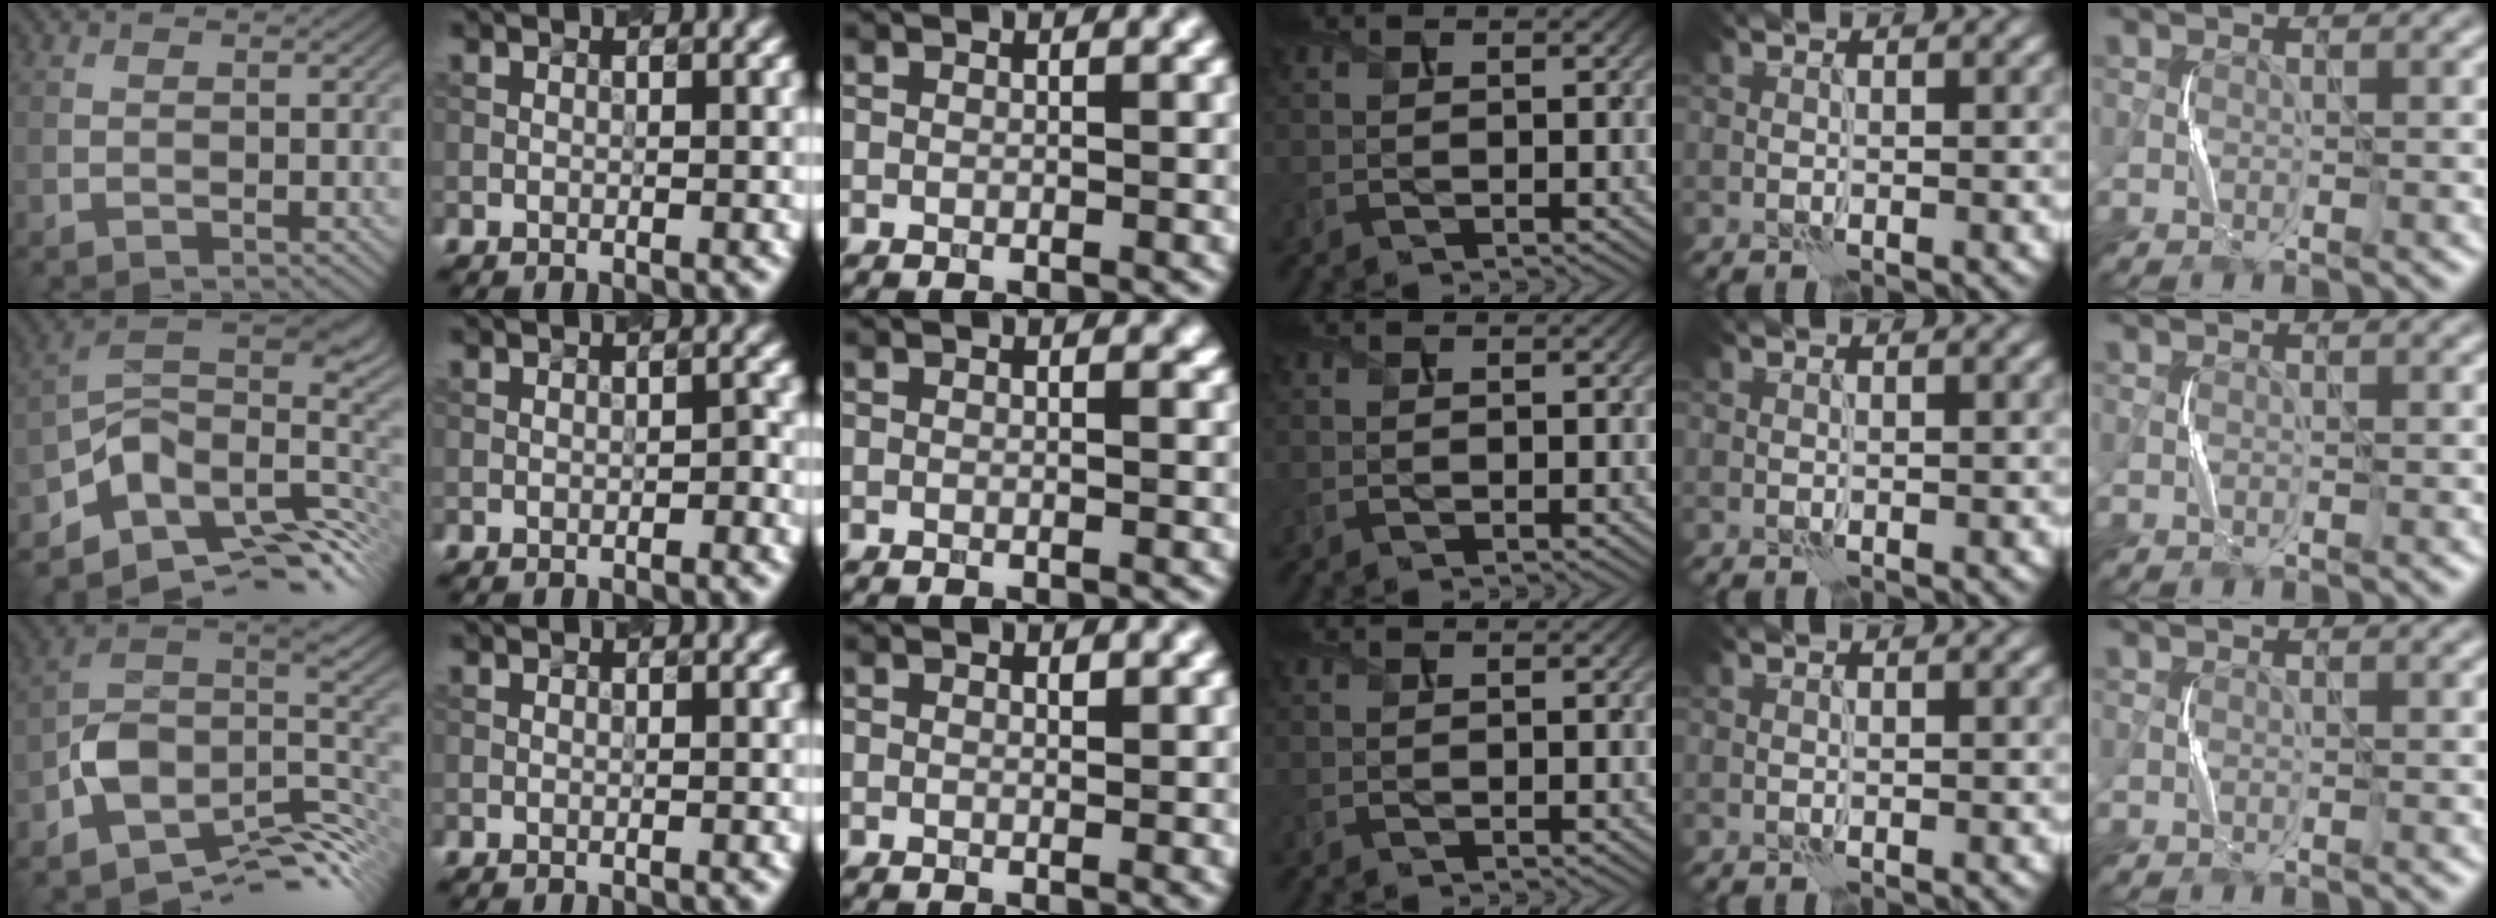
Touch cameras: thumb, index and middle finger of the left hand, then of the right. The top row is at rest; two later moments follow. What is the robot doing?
{"motion": "squeeze", "object": "stress ball aka squeeze ball"}